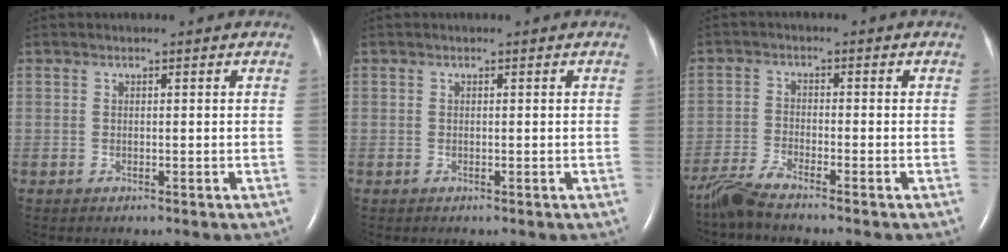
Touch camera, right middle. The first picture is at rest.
{"total": 0.0}
{"total": 4.6, "force": [-4.2, -0.4, 1.9], "torque": [-0.049, -0.021, -0.088]}